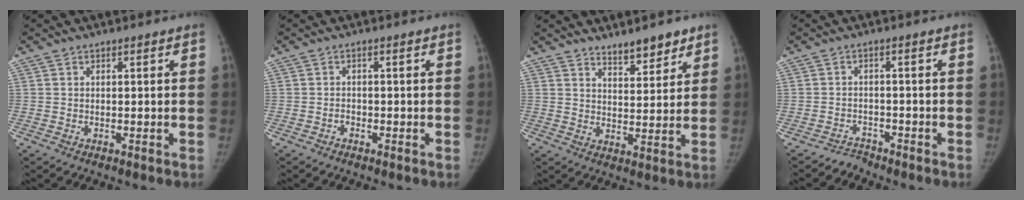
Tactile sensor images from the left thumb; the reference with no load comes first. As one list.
[{"total": 1.1, "force": [-0.8, 0.8, 0.1], "torque": [0.006, 0.008, -0.015]}, {"total": 6.4, "force": [5.3, 2.2, 3.0], "torque": [-0.015, -0.040, 0.080]}, {"total": 2.5, "force": [-2.2, 0.5, -1.0], "torque": [0.030, 0.008, -0.041]}]